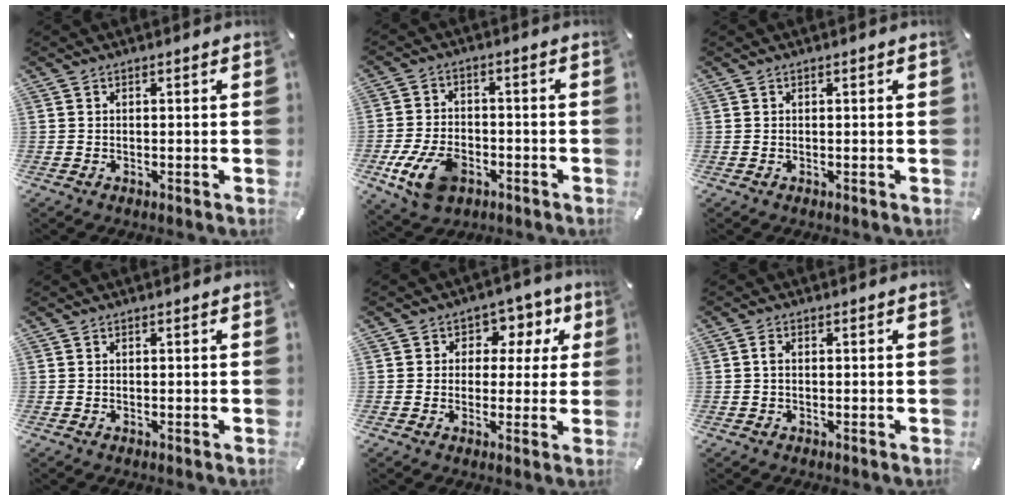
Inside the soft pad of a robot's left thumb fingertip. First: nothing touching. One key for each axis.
{"total": 10.6, "fx": -4.5, "fy": 6.8, "fz": 6.8, "tx": -0.144, "ty": 0.005, "tz": -0.081}
{"total": 0.0}
{"total": 0.0}
{"total": 7.5, "fx": 1.6, "fy": 6.5, "fz": 3.4, "tx": -0.035, "ty": -0.003, "tz": 0.022}
{"total": 1.4, "fx": 0.1, "fy": 0.7, "fz": 1.2, "tx": -0.024, "ty": 0.004, "tz": 0.000}